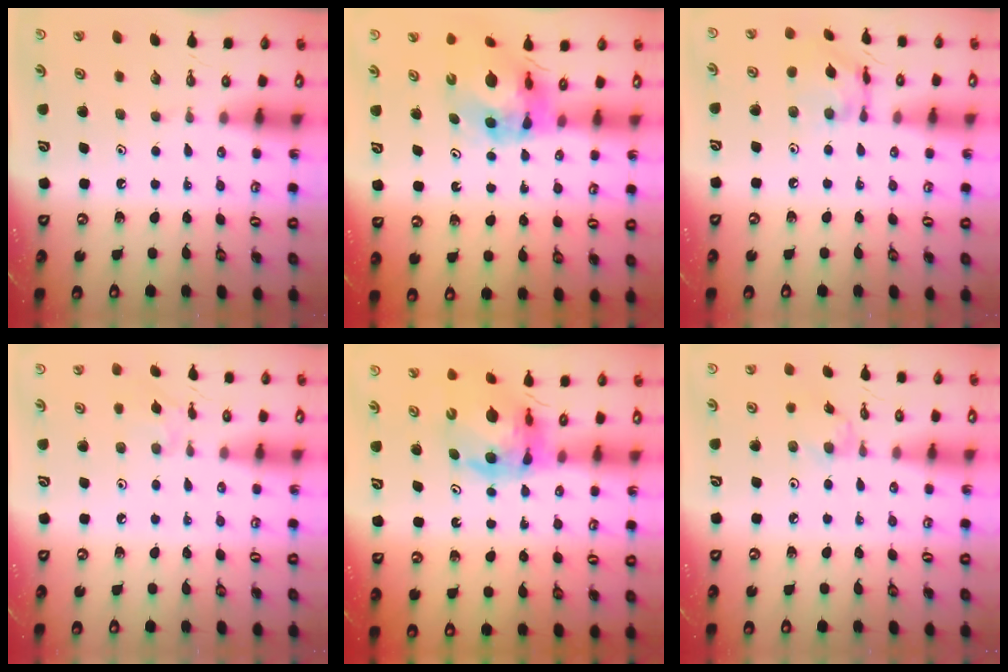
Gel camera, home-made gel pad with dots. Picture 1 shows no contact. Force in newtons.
{"total": 11.5, "press": 11.4, "slide": 1.3}
{"total": 10.3, "press": 10.3, "slide": 0.8}
{"total": 4.8, "press": 4.7, "slide": 0.7}
{"total": 11.7, "press": 11.7, "slide": 1.2}
{"total": 0.9, "press": 0.8, "slide": 0.2}